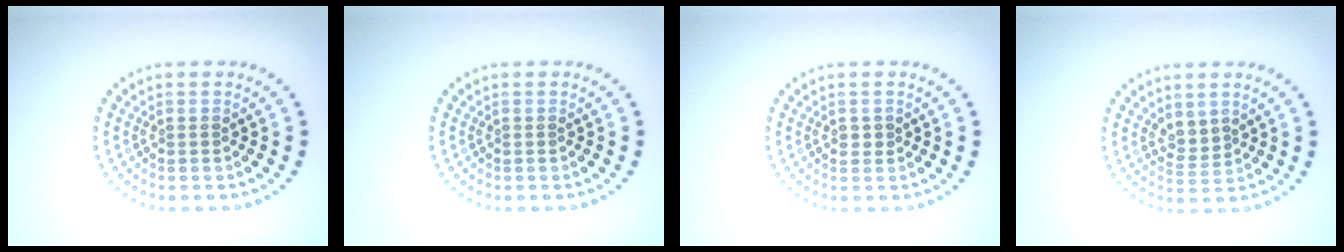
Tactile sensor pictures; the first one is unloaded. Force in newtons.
{"total": 0.0}
{"total": 0.9, "press": 0.9, "slide": 0.1}
{"total": 1.5, "press": 1.2, "slide": 0.9}